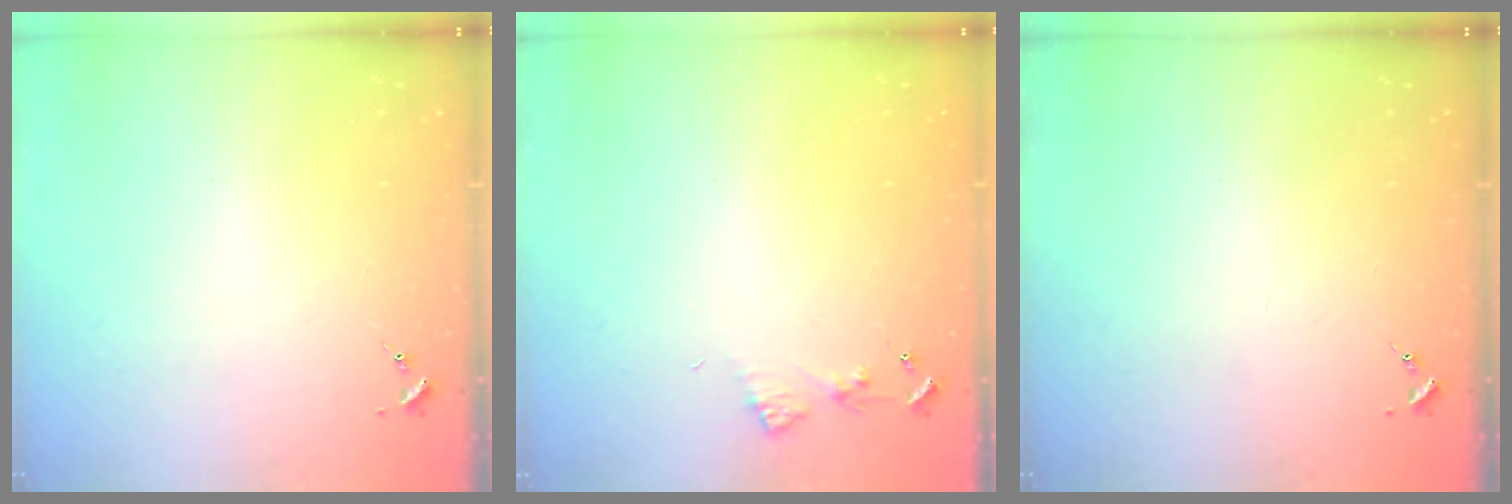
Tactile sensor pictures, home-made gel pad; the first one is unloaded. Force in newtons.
{"total": 4.5, "press": 4.5, "slide": 0.5}
{"total": 0.0}